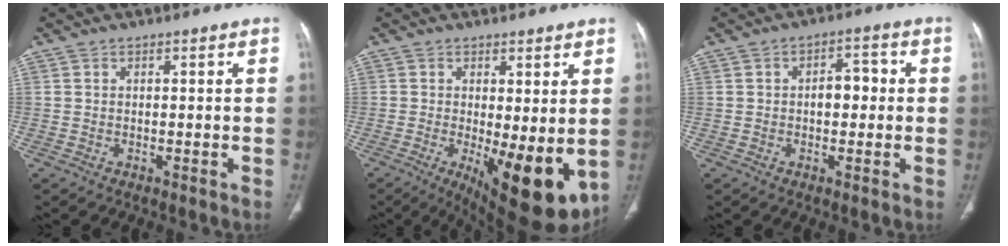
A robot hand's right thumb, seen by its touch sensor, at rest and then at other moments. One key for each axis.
{"total": 14.2, "fx": -2.4, "fy": 5.0, "fz": 13.0, "tx": -0.186, "ty": -0.034, "tz": -0.017}
{"total": 5.0, "fx": 0.1, "fy": 3.0, "fz": 4.1, "tx": -0.045, "ty": 0.013, "tz": -0.004}